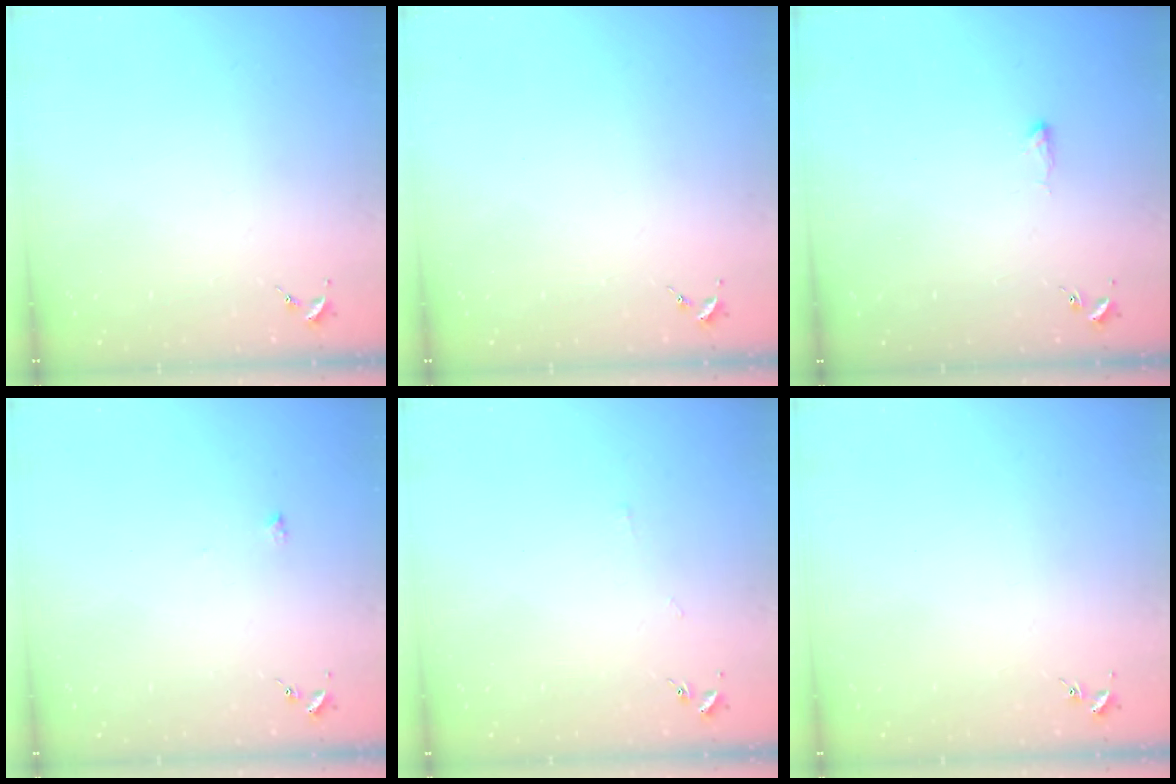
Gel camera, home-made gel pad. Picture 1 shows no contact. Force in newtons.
{"total": 0.0}
{"total": 3.5, "press": 3.4, "slide": 0.6}
{"total": 3.8, "press": 3.8, "slide": 0.5}
{"total": 1.7, "press": 1.7, "slide": 0.3}
{"total": 0.9, "press": 0.9, "slide": 0.2}